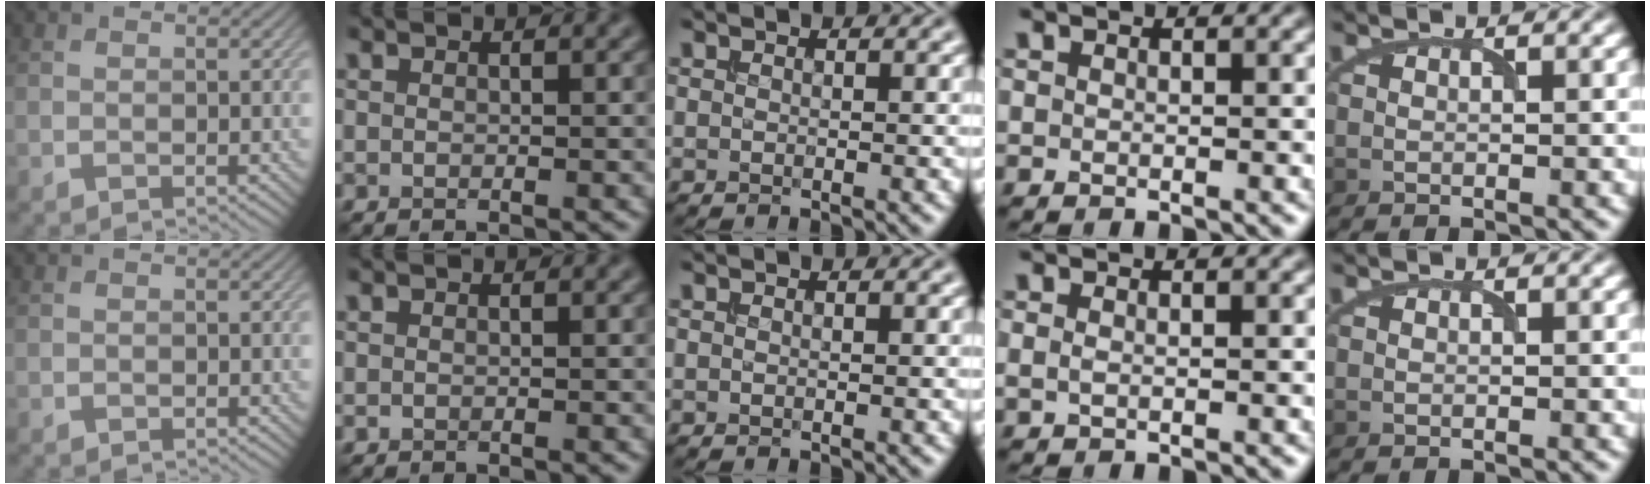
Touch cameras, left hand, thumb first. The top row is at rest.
{"ring": {"total": 0.7, "force": [0.1, 0.3, 0.6], "torque": [-0.015, -0.001, 0.001]}}